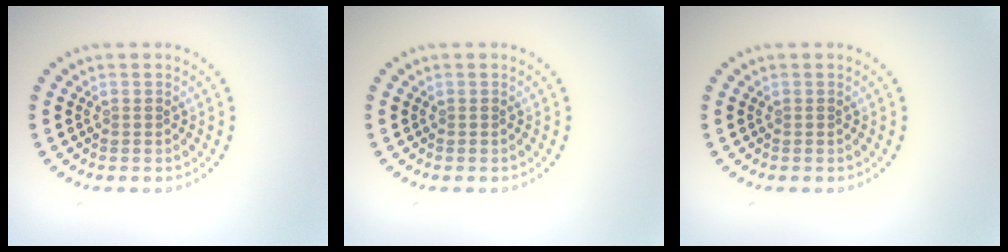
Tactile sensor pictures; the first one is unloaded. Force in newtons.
{"total": 0.0}
{"total": 0.0}